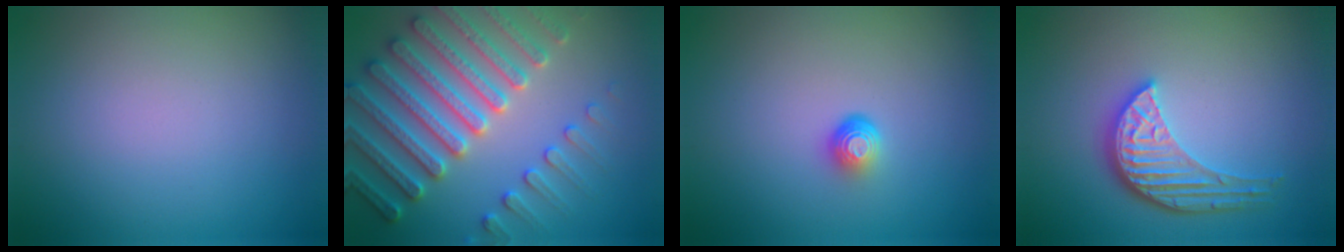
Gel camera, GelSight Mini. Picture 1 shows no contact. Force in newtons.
{"total": 7.5, "press": 7.2, "slide": 2.0}
{"total": 1.8, "press": 1.1, "slide": 1.4}
{"total": 4.7, "press": 3.7, "slide": 3.0}